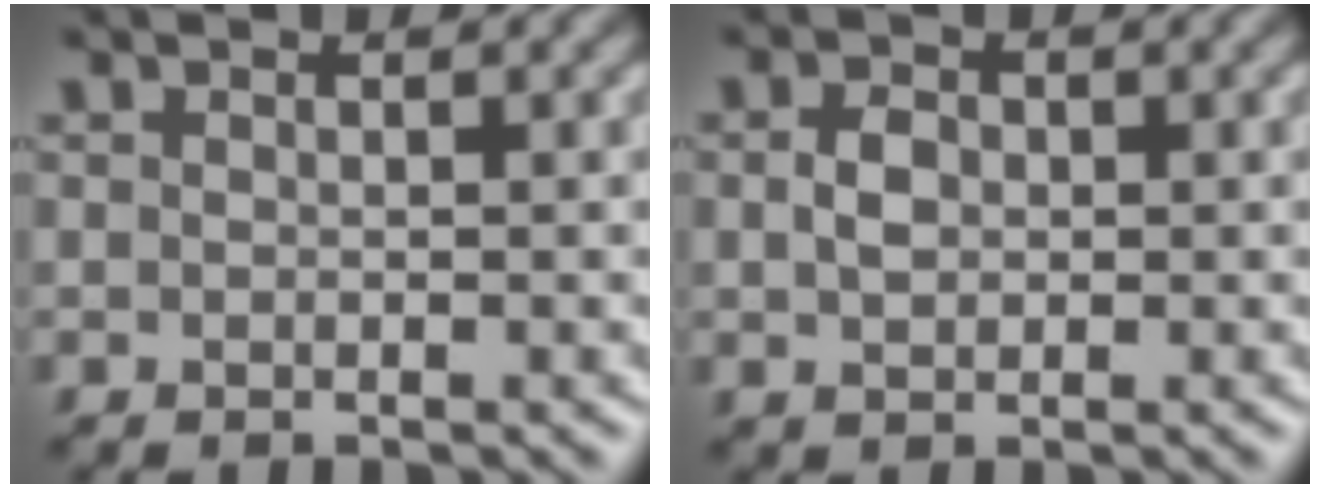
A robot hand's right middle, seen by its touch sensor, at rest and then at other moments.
{"total": 2.1, "force": [0.1, 1.5, 1.4], "torque": [-0.030, 0.002, 0.001]}